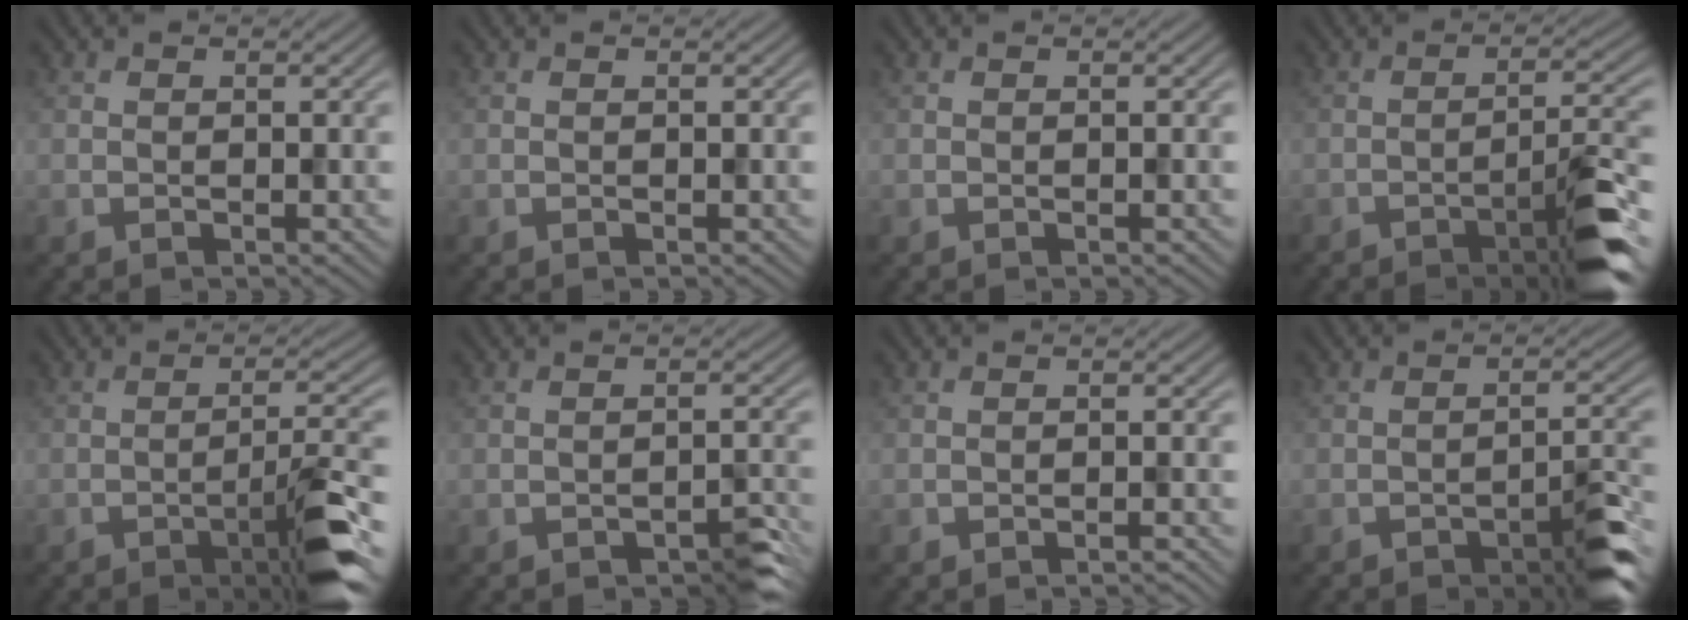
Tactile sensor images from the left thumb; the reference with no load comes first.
{"total": 0.0}
{"total": 0.0}
{"total": 6.8, "force": [-4.2, 1.0, 5.3], "torque": [-0.070, 0.008, -0.072]}
{"total": 6.9, "force": [-3.6, 0.9, 5.8], "torque": [-0.084, 0.007, -0.066]}
{"total": 2.5, "force": [-1.9, 0.6, 1.4], "torque": [-0.017, 0.005, -0.030]}
{"total": 1.2, "force": [-1.2, 0.1, 0.3], "torque": [-0.001, 0.000, -0.021]}
{"total": 5.4, "force": [-3.7, 1.1, 3.8], "torque": [-0.050, 0.008, -0.055]}